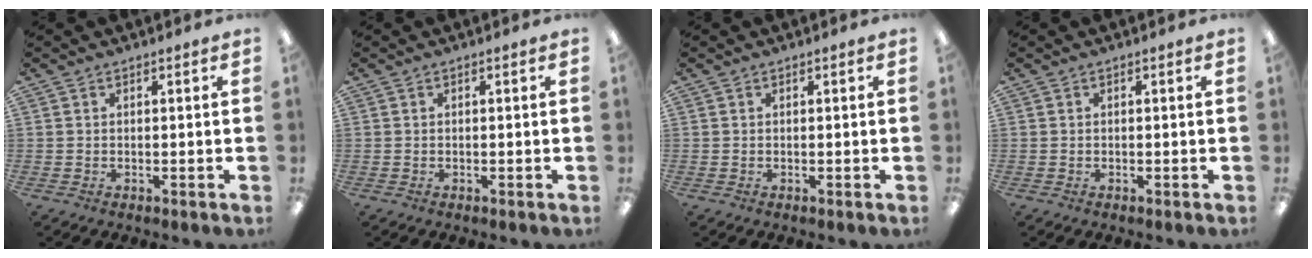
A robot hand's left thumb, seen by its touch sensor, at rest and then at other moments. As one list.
[{"total": 0.0}, {"total": 0.0}, {"total": 0.0}]